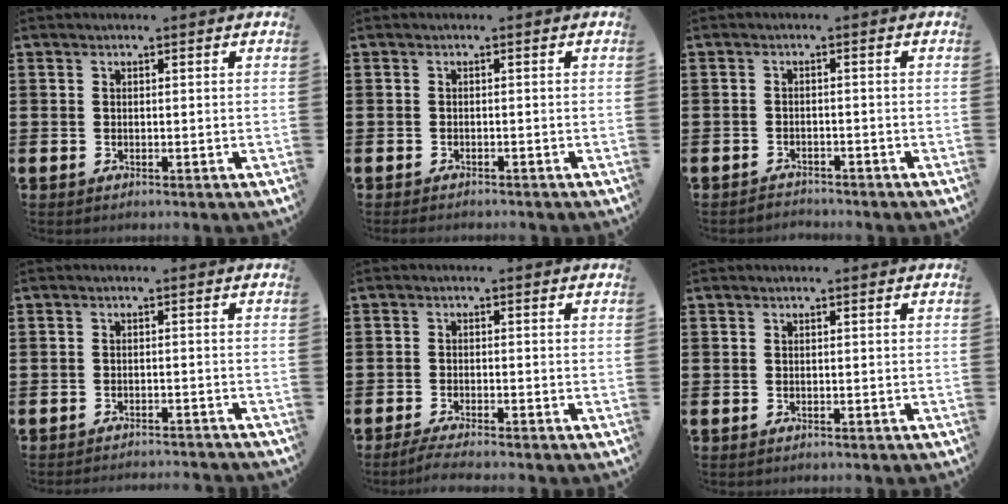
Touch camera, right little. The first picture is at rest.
{"total": 0.6, "force": [-0.6, 0.0, 0.0], "torque": [-0.002, -0.003, -0.012]}
{"total": 1.5, "force": [-1.5, 0.1, -0.2], "torque": [-0.001, 0.004, -0.033]}
{"total": 1.6, "force": [-1.6, -0.2, 0.0], "torque": [-0.002, 0.003, -0.033]}
{"total": 1.9, "force": [-1.7, -0.1, 1.0], "torque": [-0.016, 0.003, -0.031]}
{"total": 0.0}